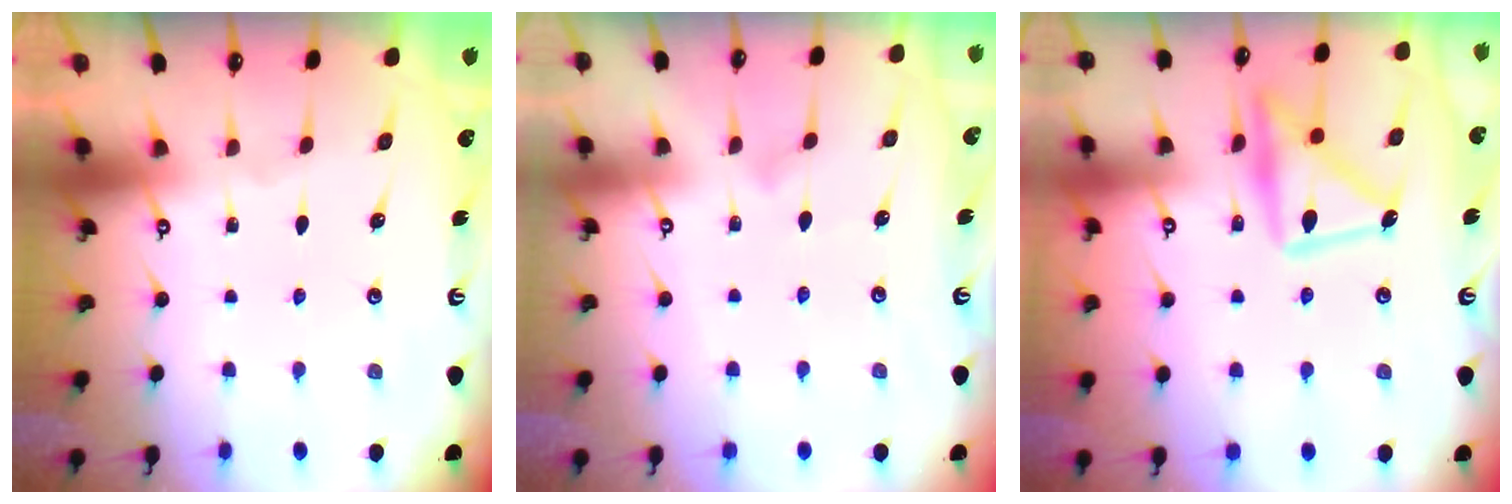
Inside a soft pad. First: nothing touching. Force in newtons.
{"total": 5.8, "press": 5.8, "slide": 0.4}
{"total": 16.7, "press": 16.7, "slide": 1.2}